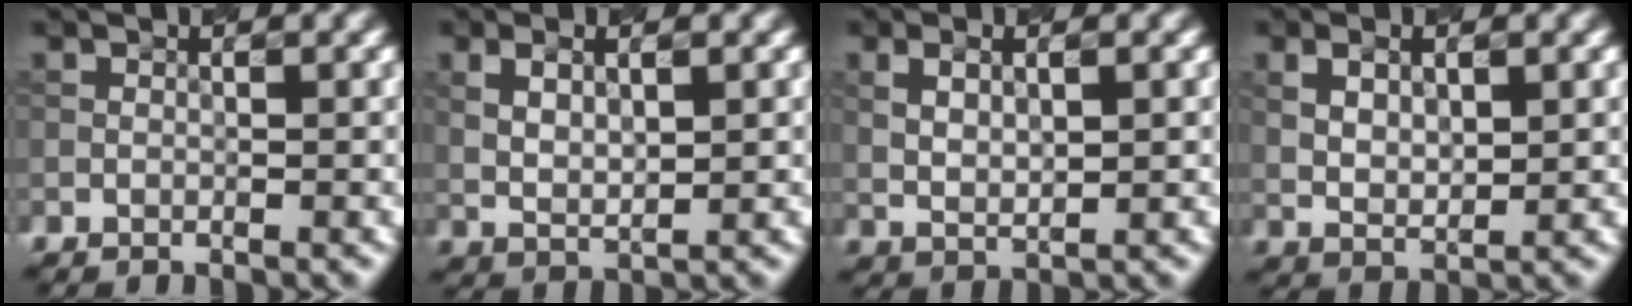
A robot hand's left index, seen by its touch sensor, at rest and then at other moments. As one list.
[{"total": 2.9, "force": [0.9, 1.3, 2.4], "torque": [-0.057, -0.002, 0.023]}, {"total": 2.6, "force": [0.8, 1.2, 2.2], "torque": [-0.051, -0.001, 0.020]}, {"total": 3.2, "force": [1.0, 1.7, 2.6], "torque": [-0.058, -0.002, 0.024]}]